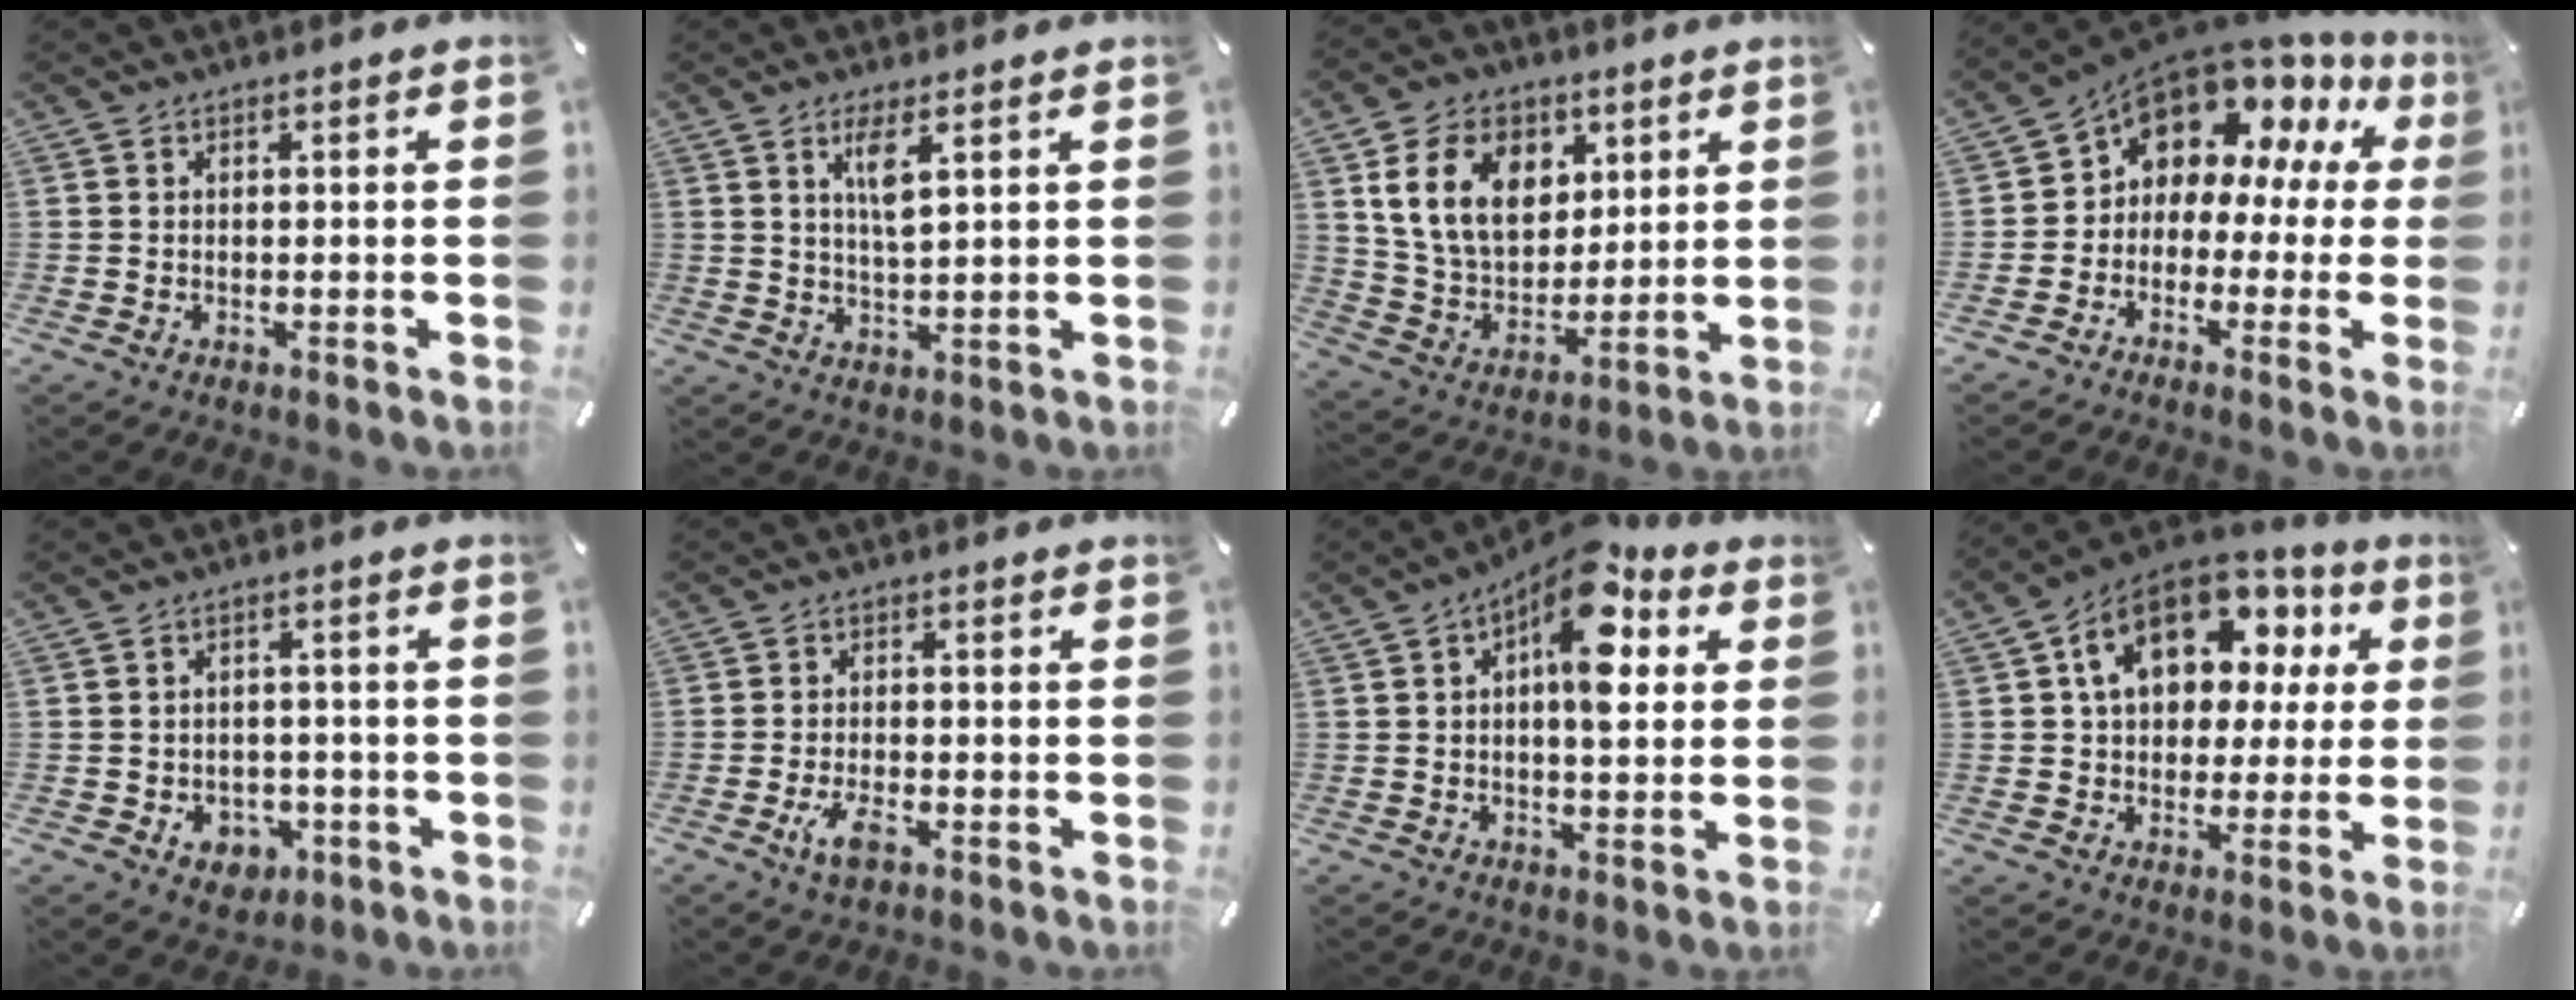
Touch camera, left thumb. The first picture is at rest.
{"total": 5.4, "force": [2.6, 1.0, 4.6], "torque": [-0.091, -0.002, 0.041]}
{"total": 15.7, "force": [6.0, 11.9, 8.4], "torque": [-0.166, -0.006, 0.115]}
{"total": 10.6, "force": [7.9, 6.2, 3.2], "torque": [-0.069, -0.075, 0.141]}
{"total": 5.7, "force": [-1.8, 4.8, 2.5], "torque": [-0.032, 0.007, -0.032]}
{"total": 4.7, "force": [-2.2, 2.0, 3.6], "torque": [-0.082, 0.001, -0.044]}
{"total": 13.1, "force": [5.5, 6.3, 10.1], "torque": [-0.143, -0.033, 0.091]}
{"total": 15.7, "force": [6.7, 11.2, 8.6], "torque": [-0.149, -0.023, 0.125]}